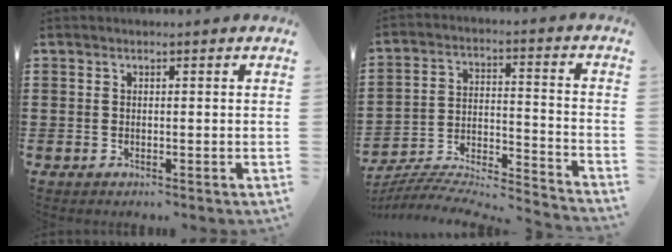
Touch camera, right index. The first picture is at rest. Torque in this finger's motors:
{"motor_torque": [0.68, 0.77, -0.97, -0.02]}